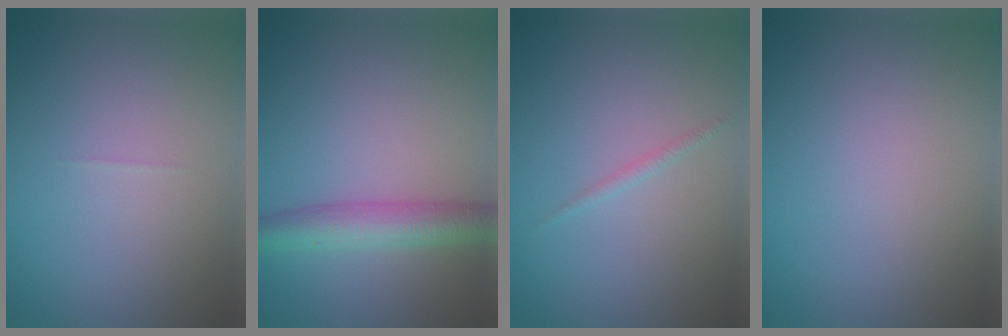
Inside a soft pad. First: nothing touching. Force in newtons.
{"total": 4.3, "press": 4.3, "slide": 0.3}
{"total": 0.7, "press": 0.7, "slide": 0.1}
{"total": 0.0}